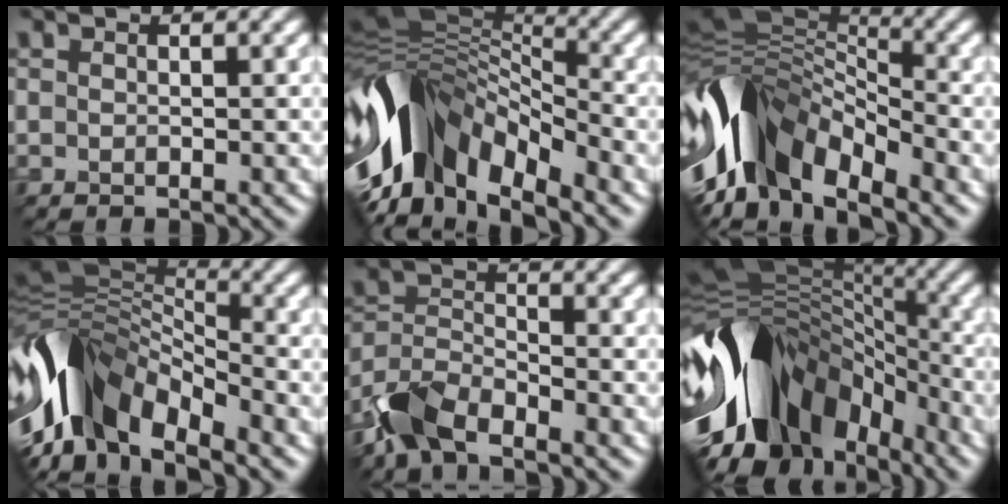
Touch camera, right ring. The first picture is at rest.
{"total": 13.3, "force": [-3.9, 7.7, 10.1], "torque": [-0.203, 0.023, -0.082]}
{"total": 11.5, "force": [-4.3, 6.6, 8.3], "torque": [-0.154, 0.015, -0.100]}
{"total": 10.5, "force": [-4.1, 6.0, 7.5], "torque": [-0.138, 0.015, -0.098]}
{"total": 5.1, "force": [-4.0, 2.3, 2.3], "torque": [-0.047, 0.002, -0.093]}
{"total": 13.1, "force": [-3.7, 8.9, 8.9], "torque": [-0.184, 0.027, -0.081]}